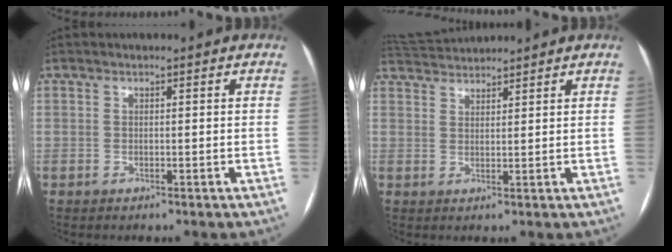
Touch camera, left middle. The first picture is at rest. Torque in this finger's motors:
{"motor_torque": [0.09, -0.32, -0.13, -0.03]}